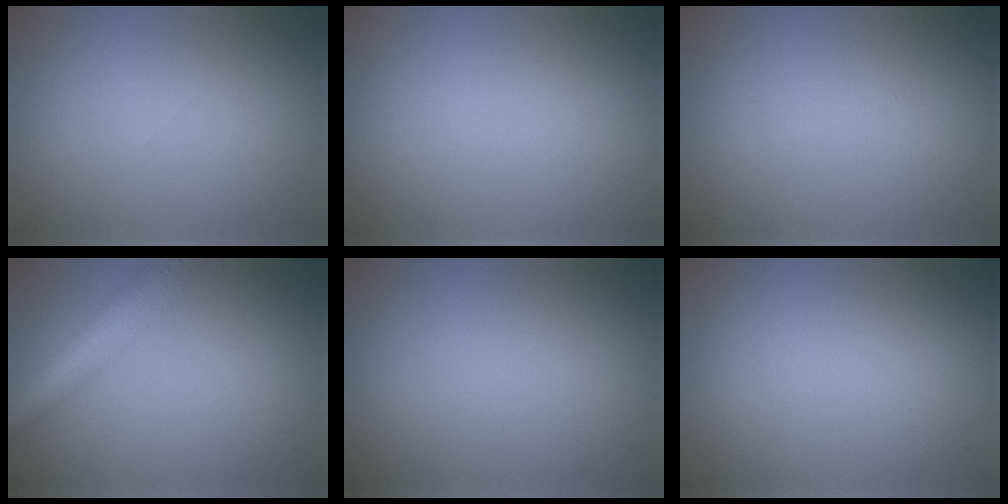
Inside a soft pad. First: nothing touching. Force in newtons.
{"total": 0.0}
{"total": 0.0}
{"total": 5.8, "press": 5.8, "slide": 0.2}
{"total": 0.0}
{"total": 0.0}